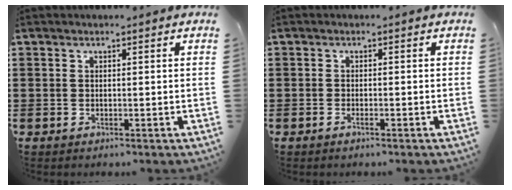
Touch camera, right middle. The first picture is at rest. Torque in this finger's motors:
{"motor_torque": [-0.09, 0.23, -0.03, -0.01]}